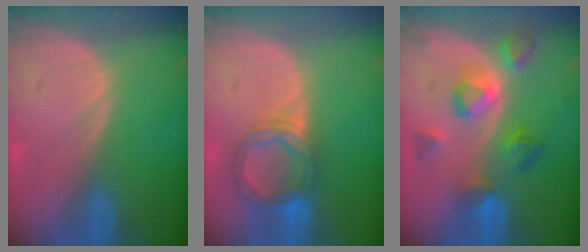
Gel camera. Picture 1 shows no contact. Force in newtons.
{"total": 5.8, "press": 5.7, "slide": 0.6}
{"total": 7.6, "press": 7.3, "slide": 2.0}